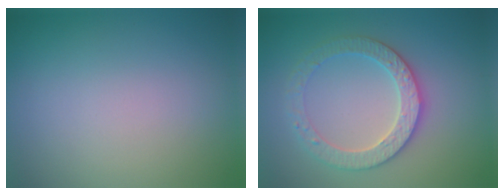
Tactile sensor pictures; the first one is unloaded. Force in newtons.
{"total": 3.6, "press": 3.5, "slide": 0.9}